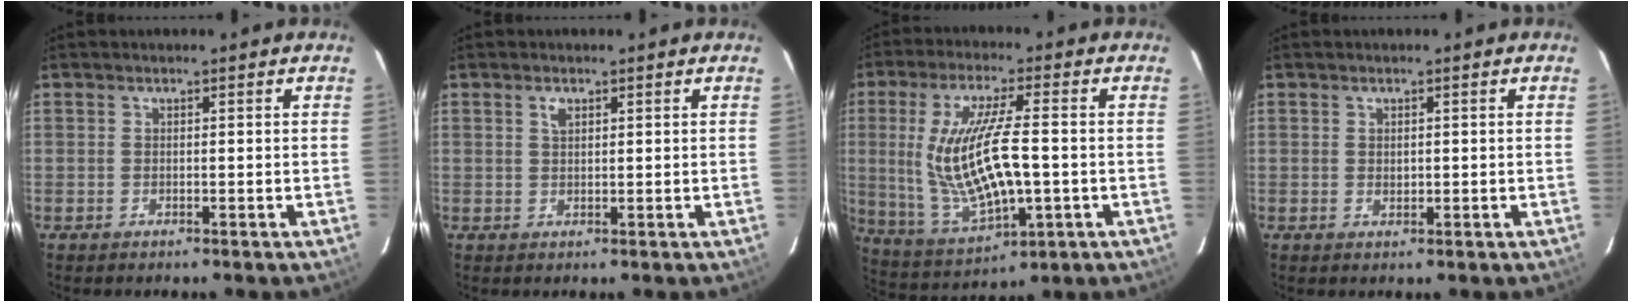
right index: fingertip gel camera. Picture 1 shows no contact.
{"total": 1.5, "force": [0.8, 0.8, 1.0], "torque": [-0.019, 0.004, 0.014]}
{"total": 17.2, "force": [-1.1, 5.4, 16.3], "torque": [-0.310, -0.021, 0.005]}
{"total": 1.1, "force": [0.2, 0.9, 0.6], "torque": [-0.007, 0.000, 0.006]}